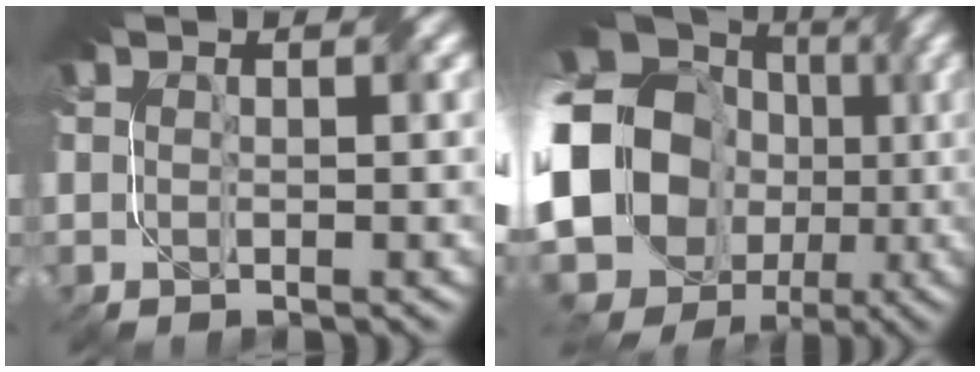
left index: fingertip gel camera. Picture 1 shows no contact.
{"total": 20.1, "force": [-1.3, 17.2, 10.4], "torque": [-0.201, -0.007, -0.063]}